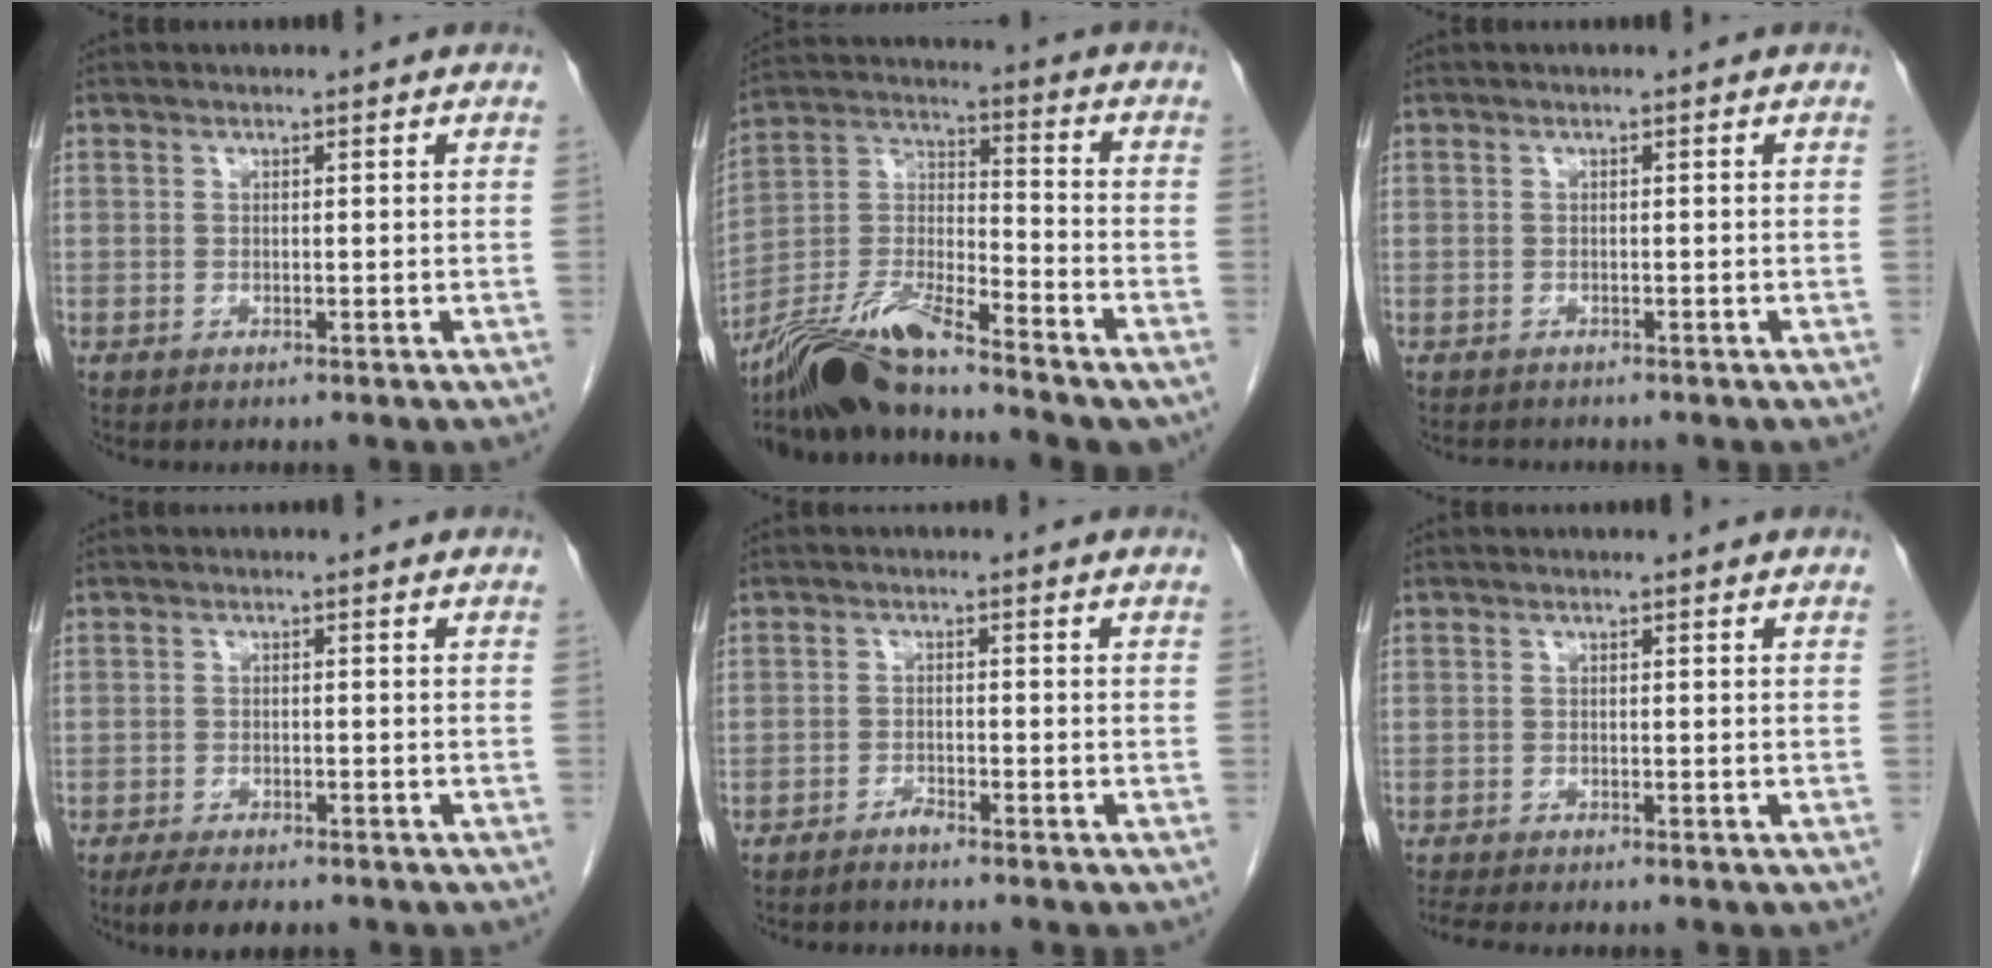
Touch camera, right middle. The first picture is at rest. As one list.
[{"total": 15.3, "force": [-12.9, 1.7, 8.1], "torque": [-0.164, -0.002, -0.238]}, {"total": 1.7, "force": [-1.5, 0.7, 0.3], "torque": [-0.010, -0.002, -0.022]}, {"total": 4.8, "force": [-3.8, 1.6, 2.5], "torque": [-0.042, -0.008, -0.055]}, {"total": 1.6, "force": [-1.5, -0.1, 0.4], "torque": [-0.009, -0.001, -0.029]}, {"total": 3.0, "force": [-2.7, 0.3, 1.4], "torque": [-0.023, -0.008, -0.043]}]